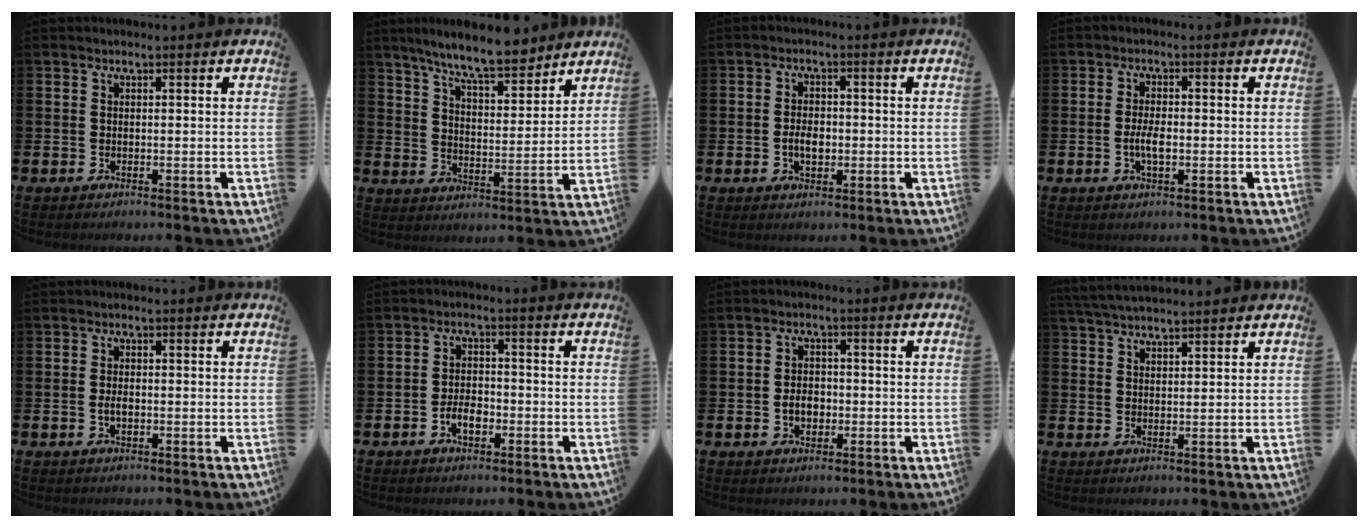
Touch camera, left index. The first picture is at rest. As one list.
[{"total": 9.0, "force": [8.3, 1.1, 3.5], "torque": [-0.088, -0.040, 0.149]}, {"total": 3.2, "force": [-0.5, 2.0, 2.5], "torque": [-0.028, -0.004, -0.014]}, {"total": 3.1, "force": [-0.6, 1.2, 2.8], "torque": [-0.049, 0.001, -0.011]}, {"total": 1.6, "force": [-0.2, 0.9, 1.3], "torque": [-0.021, 0.002, -0.006]}, {"total": 3.4, "force": [-1.3, 1.9, 2.5], "torque": [-0.042, 0.004, -0.026]}, {"total": 3.2, "force": [-0.8, 2.3, 2.1], "torque": [-0.022, -0.004, -0.021]}, {"total": 3.9, "force": [3.8, 0.4, 1.0], "torque": [-0.027, -0.012, 0.071]}]